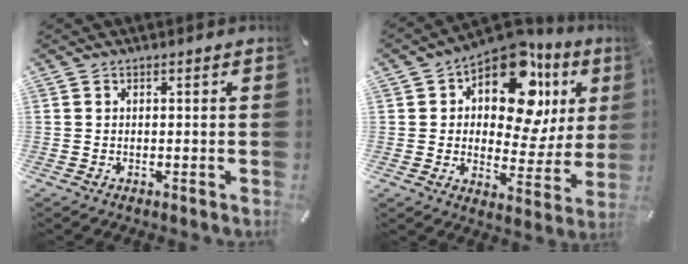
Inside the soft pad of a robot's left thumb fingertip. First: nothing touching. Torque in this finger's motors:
{"motor_torque": [2.56, 2.40, 2.00, -0.72, 0.20]}